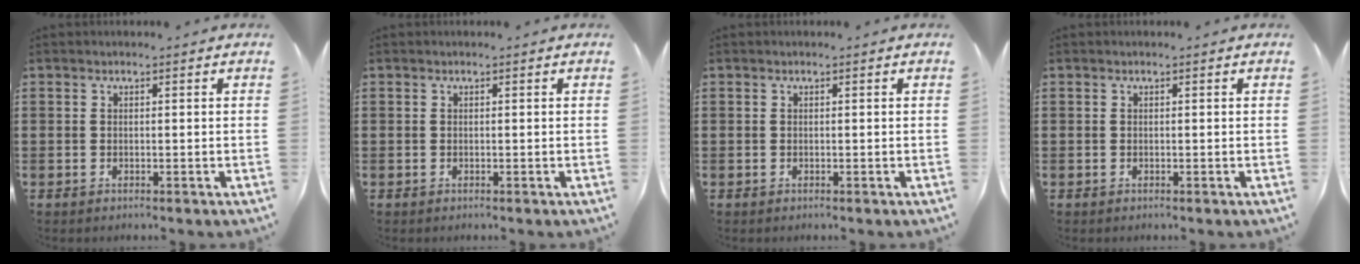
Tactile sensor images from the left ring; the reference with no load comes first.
{"total": 0.0}
{"total": 0.0}
{"total": 0.0}